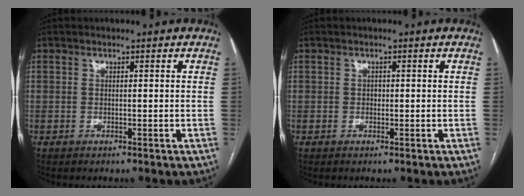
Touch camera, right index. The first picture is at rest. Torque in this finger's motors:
{"motor_torque": [0.08, 0.03, -0.02, 0.01]}